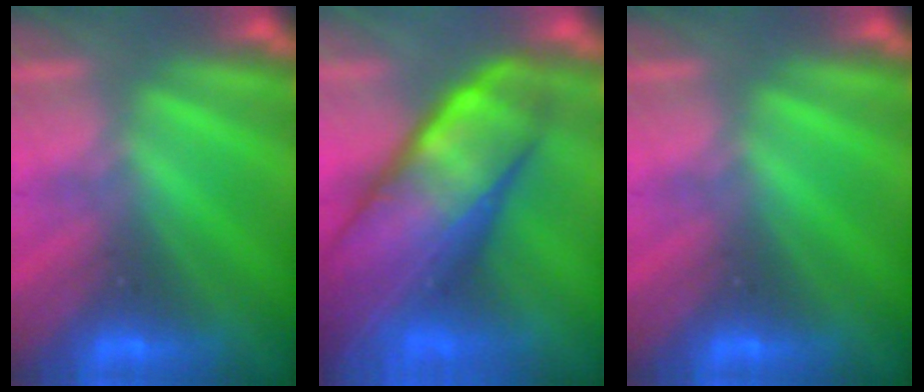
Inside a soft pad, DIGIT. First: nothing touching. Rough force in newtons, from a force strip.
{"total": 11.2}
{"total": 0.0}